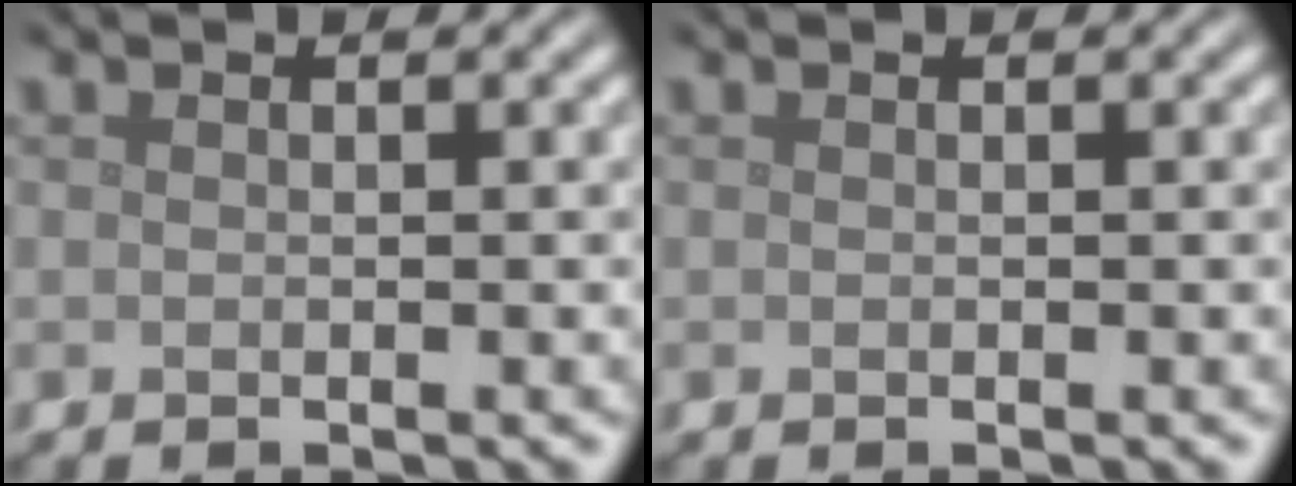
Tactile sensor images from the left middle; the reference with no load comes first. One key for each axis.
{"total": 0.0}